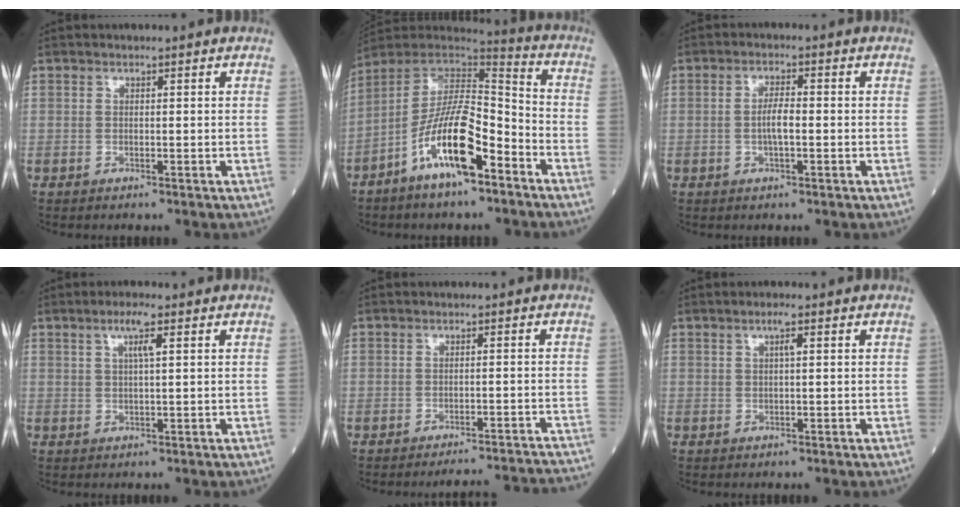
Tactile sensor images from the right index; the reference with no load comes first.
{"total": 14.9, "force": [-7.7, 3.5, 12.3], "torque": [-0.235, 0.002, -0.136]}
{"total": 3.1, "force": [-0.5, 0.7, 3.0], "torque": [-0.062, 0.003, -0.009]}
{"total": 3.2, "force": [1.4, 0.2, 2.9], "torque": [-0.059, 0.005, 0.026]}
{"total": 11.8, "force": [-11.6, -0.1, 1.9], "torque": [-0.007, 0.007, -0.130]}
{"total": 1.6, "force": [0.6, 0.2, 1.5], "torque": [-0.032, 0.004, 0.010]}